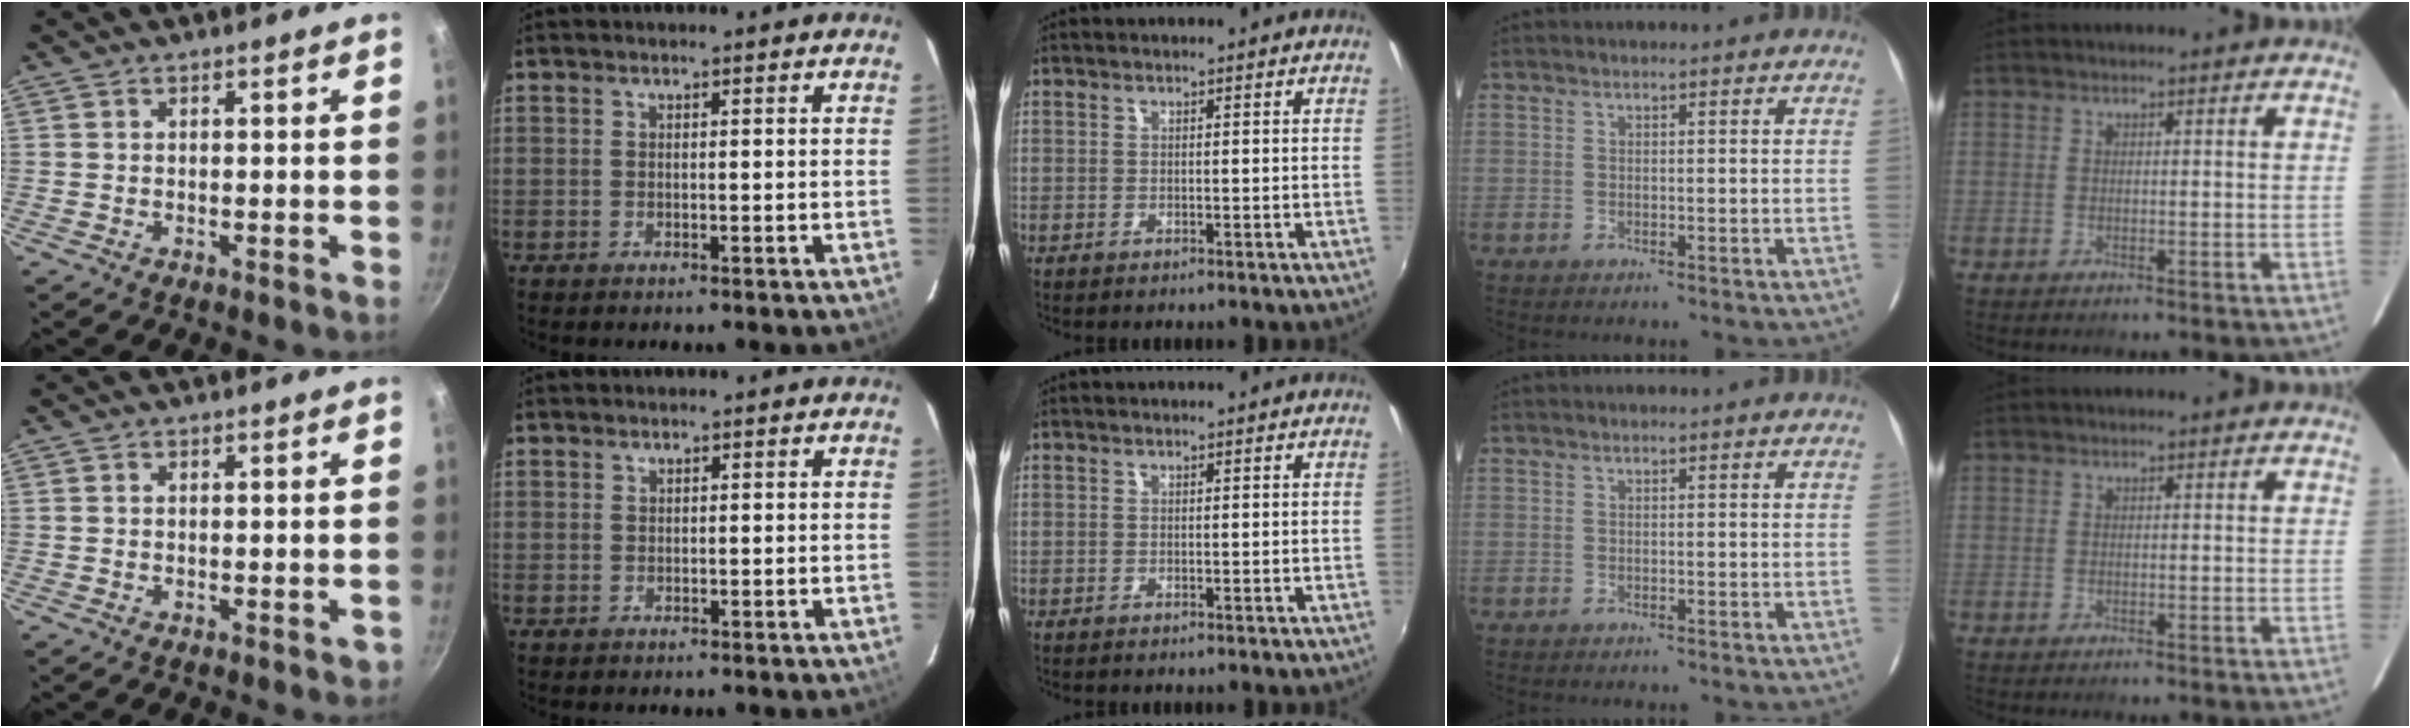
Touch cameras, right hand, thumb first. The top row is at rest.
{"thumb": {"total": 1.1, "force": [-0.3, 0.7, 0.8], "torque": [-0.005, 0.002, -0.004]}, "index": {"total": 0.7, "force": [0.3, 0.7, -0.1], "torque": [0.005, 0.004, 0.004]}}